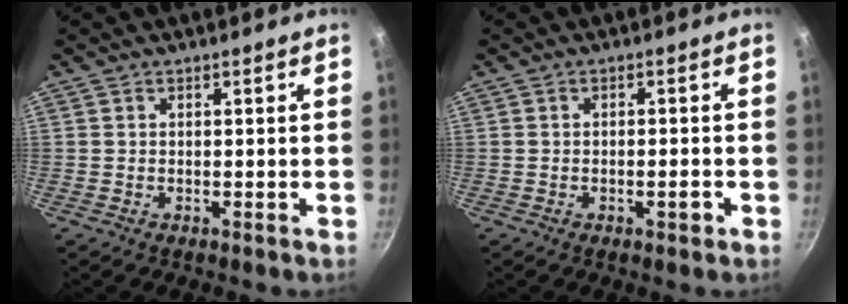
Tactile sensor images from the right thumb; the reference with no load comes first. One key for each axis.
{"total": 2.4, "fx": -1.0, "fy": 0.8, "fz": 2.0, "tx": -0.029, "ty": 0.005, "tz": -0.016}